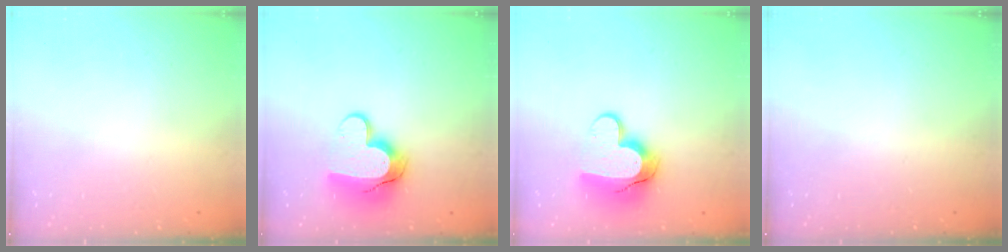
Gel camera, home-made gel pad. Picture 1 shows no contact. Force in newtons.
{"total": 12.4, "press": 12.3, "slide": 1.1}
{"total": 12.4, "press": 12.3, "slide": 1.1}
{"total": 0.0}